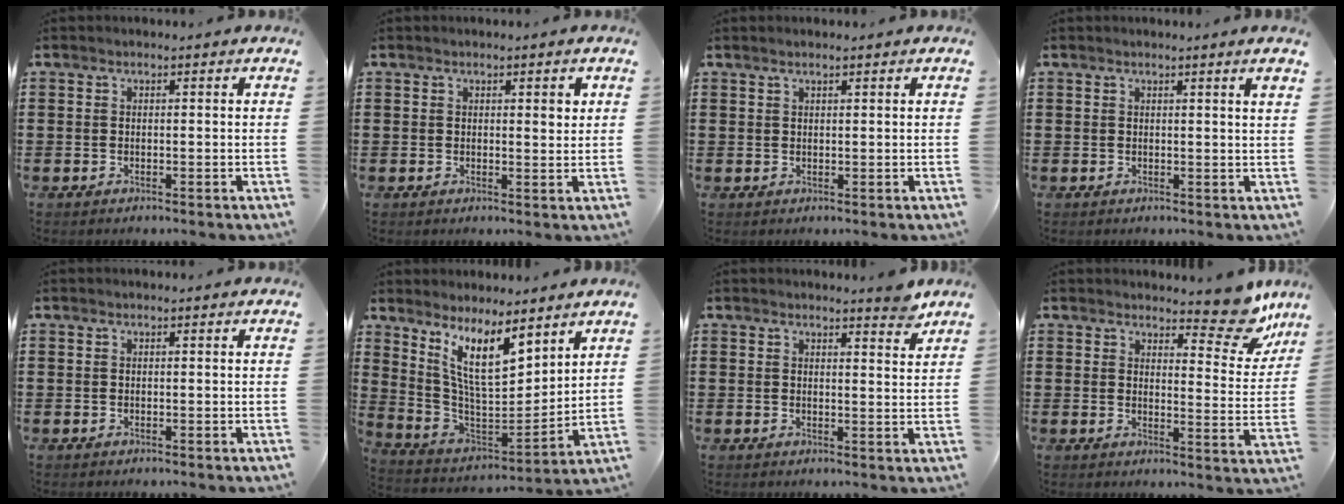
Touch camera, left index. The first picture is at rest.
{"total": 2.1, "force": [0.9, 0.7, 1.7], "torque": [-0.011, -0.006, 0.009]}
{"total": 0.8, "force": [0.7, 0.1, 0.5], "torque": [-0.009, 0.001, 0.012]}
{"total": 2.0, "force": [1.2, -0.4, 1.5], "torque": [-0.022, -0.008, 0.020]}
{"total": 0.0}
{"total": 10.7, "force": [7.0, 3.0, 7.5], "torque": [-0.165, -0.029, 0.127]}
{"total": 3.0, "force": [2.7, 0.3, 1.2], "torque": [-0.013, -0.011, 0.046]}
{"total": 8.2, "force": [6.7, 2.4, 4.1], "torque": [-0.053, -0.036, 0.114]}